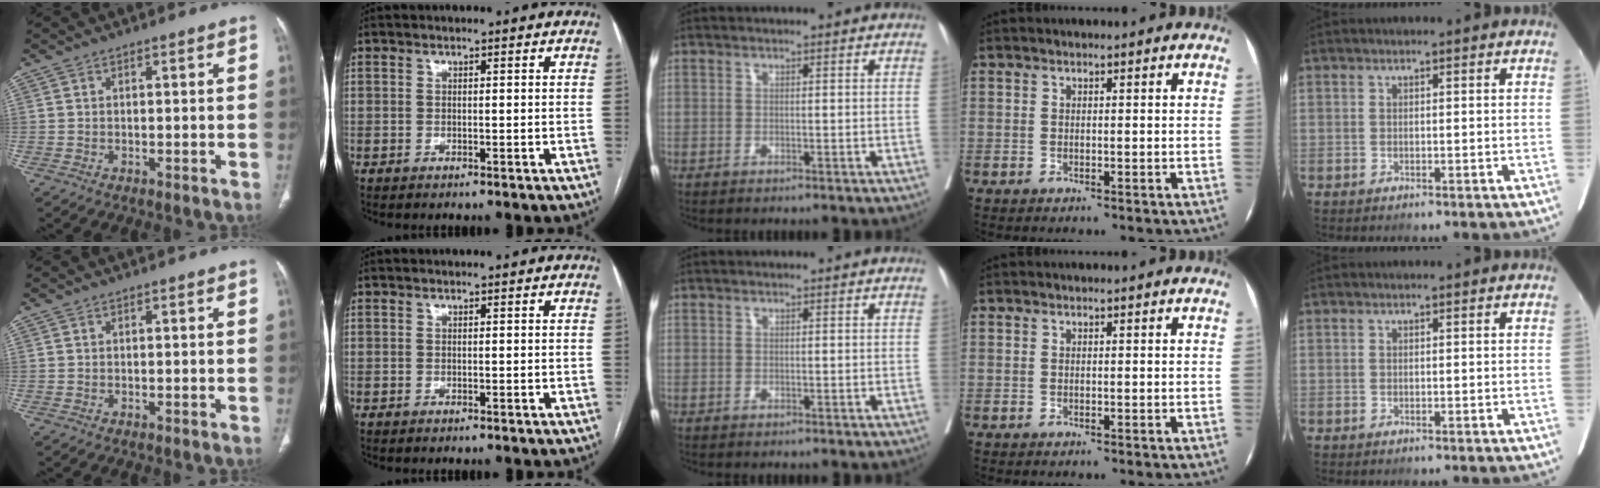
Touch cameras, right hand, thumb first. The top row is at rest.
{}